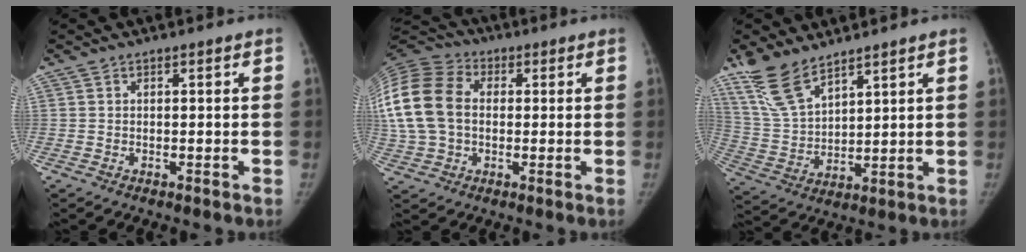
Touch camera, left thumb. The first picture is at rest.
{"total": 20.5, "force": [1.7, 15.1, 13.7], "torque": [-0.326, 0.033, 0.033]}
{"total": 11.2, "force": [8.3, 4.6, 6.0], "torque": [-0.114, -0.035, 0.182]}